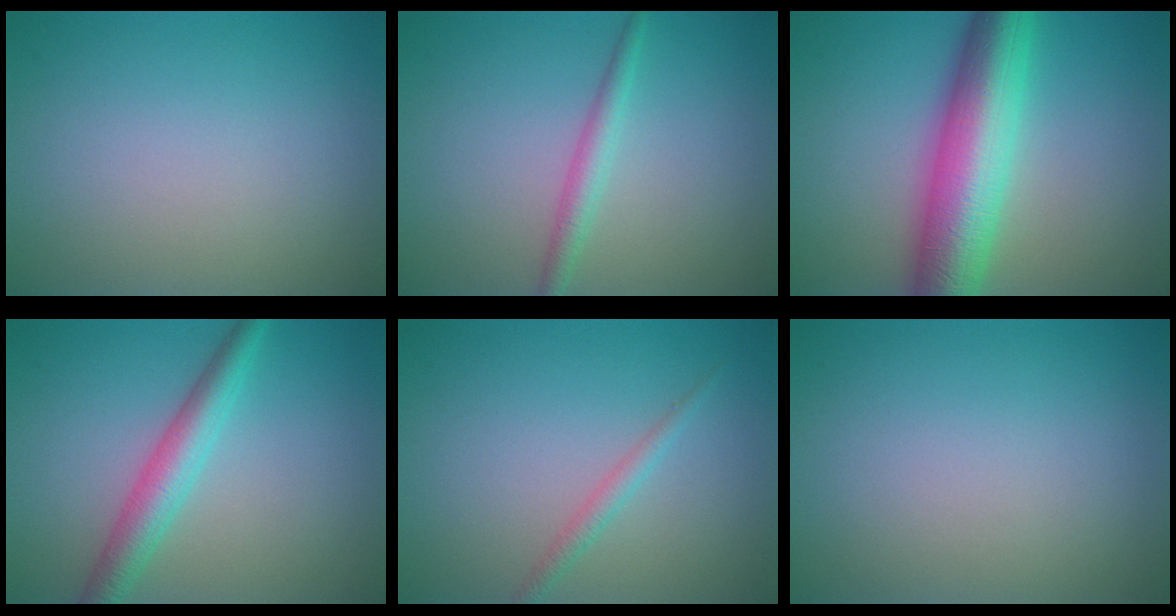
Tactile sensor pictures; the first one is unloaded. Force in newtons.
{"total": 1.9, "press": 1.9, "slide": 0.0}
{"total": 9.9, "press": 9.9, "slide": 0.1}
{"total": 3.8, "press": 3.8, "slide": 0.1}
{"total": 1.3, "press": 1.3, "slide": 0.1}
{"total": 0.0}